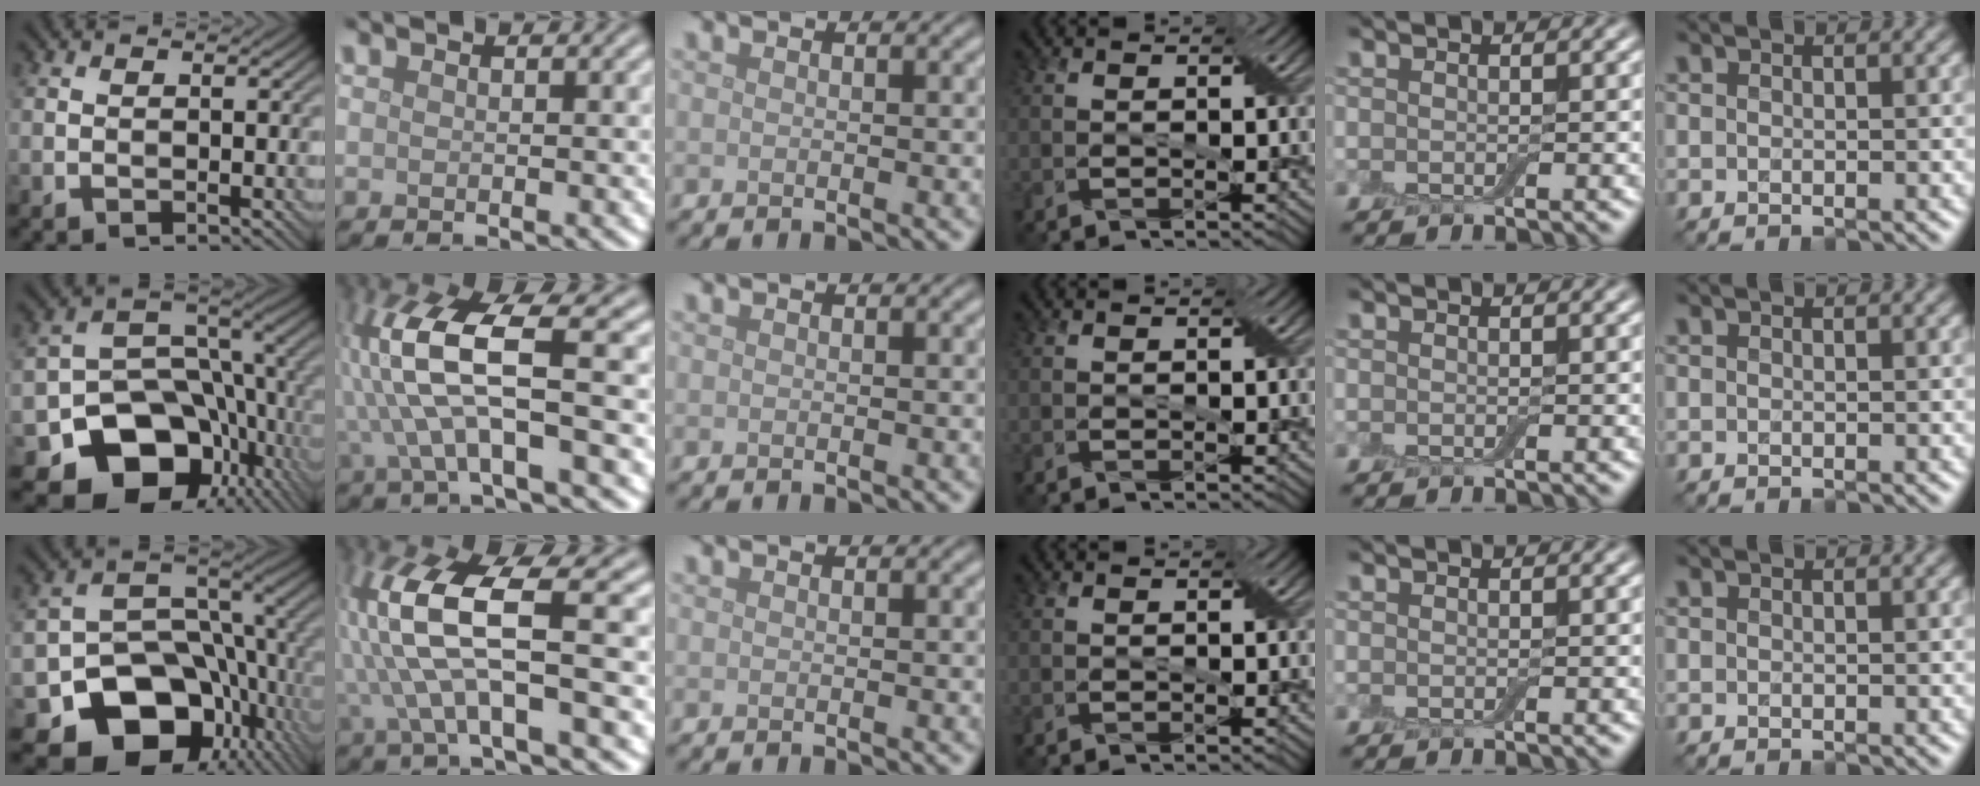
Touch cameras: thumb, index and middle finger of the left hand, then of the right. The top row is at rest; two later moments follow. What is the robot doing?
{"motion": "fold", "object": "bandage"}